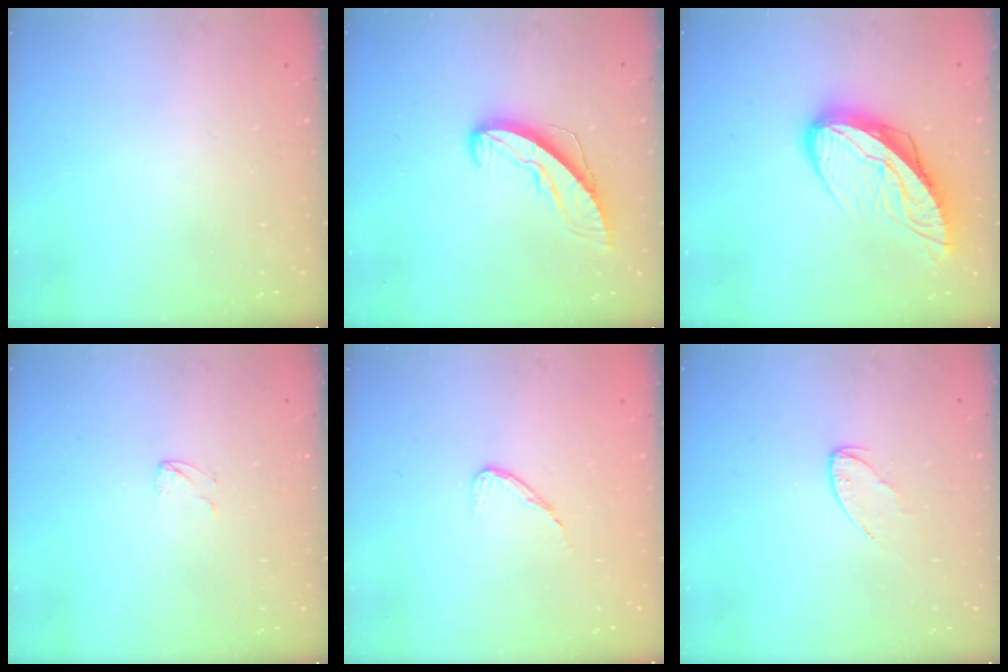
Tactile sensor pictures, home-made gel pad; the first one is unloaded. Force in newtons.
{"total": 9.9, "press": 9.8, "slide": 0.6}
{"total": 12.5, "press": 12.5, "slide": 1.3}
{"total": 2.9, "press": 2.9, "slide": 0.2}
{"total": 5.6, "press": 5.6, "slide": 0.4}
{"total": 5.0, "press": 4.9, "slide": 0.4}